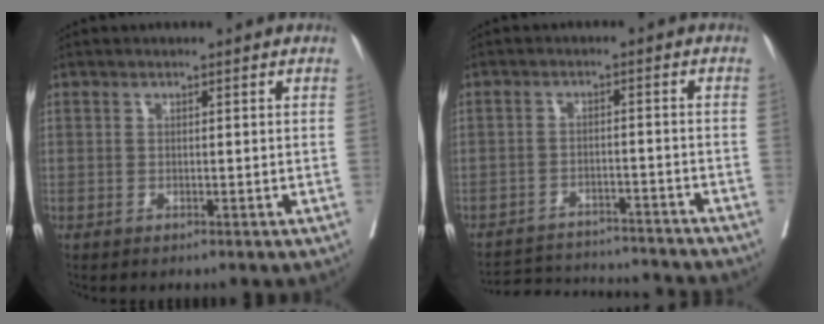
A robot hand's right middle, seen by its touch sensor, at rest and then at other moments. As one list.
[{"total": 13.1, "force": [-12.8, 1.1, 2.4], "torque": [-0.036, 0.010, -0.179]}]